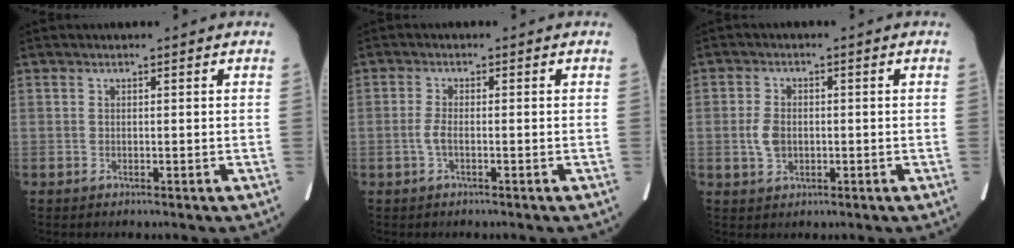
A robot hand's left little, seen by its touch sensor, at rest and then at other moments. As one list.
[{"total": 1.7, "force": [-0.6, 0.5, 1.5], "torque": [-0.039, -0.001, -0.015]}, {"total": 3.5, "force": [-0.5, 2.6, 2.3], "torque": [-0.056, 0.003, -0.007]}]